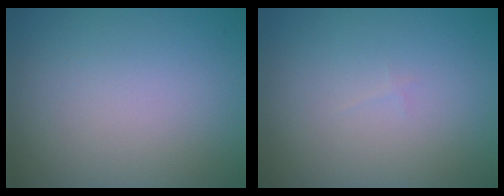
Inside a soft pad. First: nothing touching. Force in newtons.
{"total": 0.0}